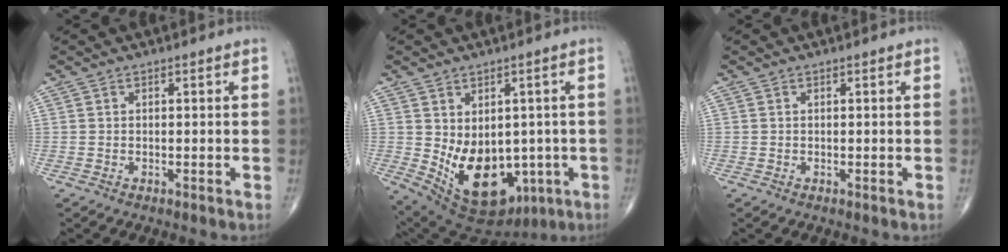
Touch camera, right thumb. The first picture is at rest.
{"total": 16.5, "force": [-3.0, 11.3, 11.7], "torque": [-0.164, -0.008, -0.007]}
{"total": 0.0}